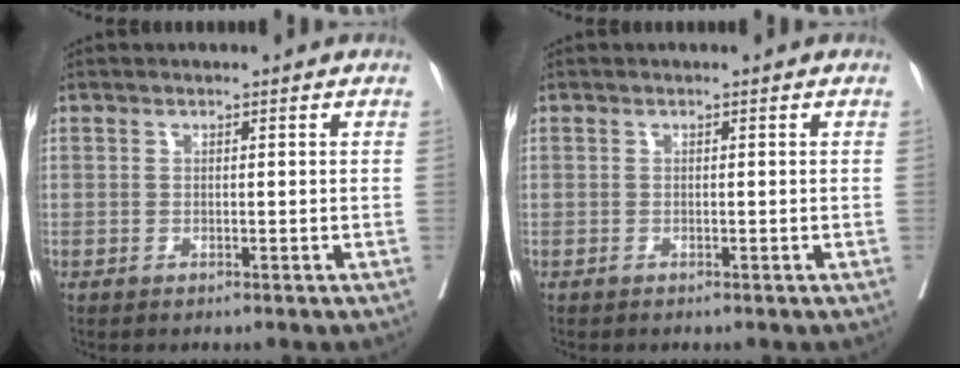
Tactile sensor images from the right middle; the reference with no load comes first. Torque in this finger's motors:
{"motor_torque": [0.32, -0.24, -0.02, -0.01]}